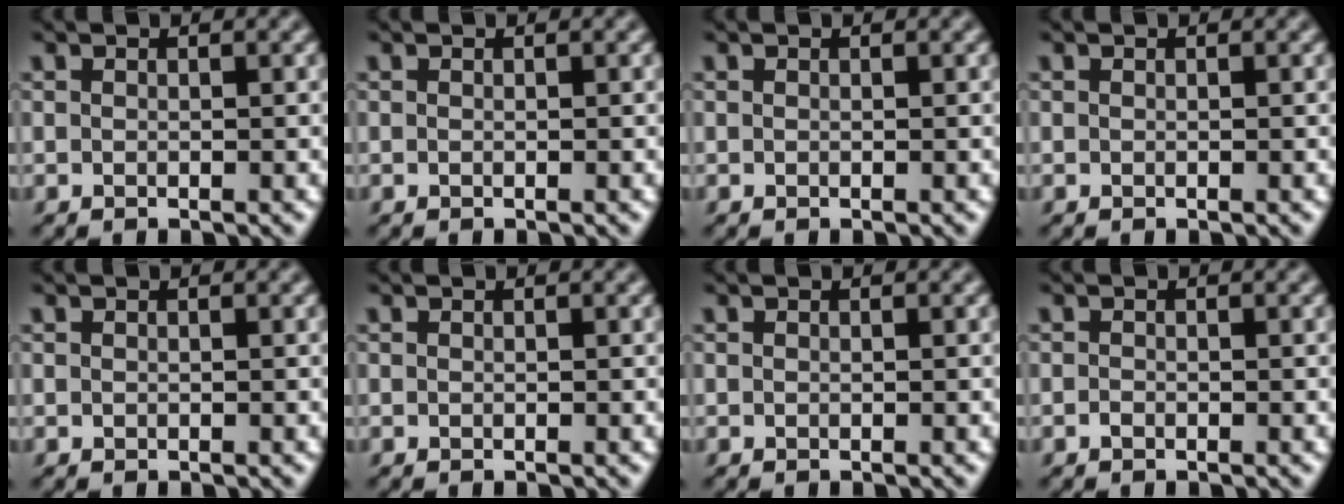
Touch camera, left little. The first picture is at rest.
{"total": 0.0}
{"total": 0.0}
{"total": 0.0}
{"total": 0.0}
{"total": 0.0}
{"total": 0.0}
{"total": 0.5, "force": [-0.3, 0.2, 0.3], "torque": [-0.007, -0.001, -0.006]}